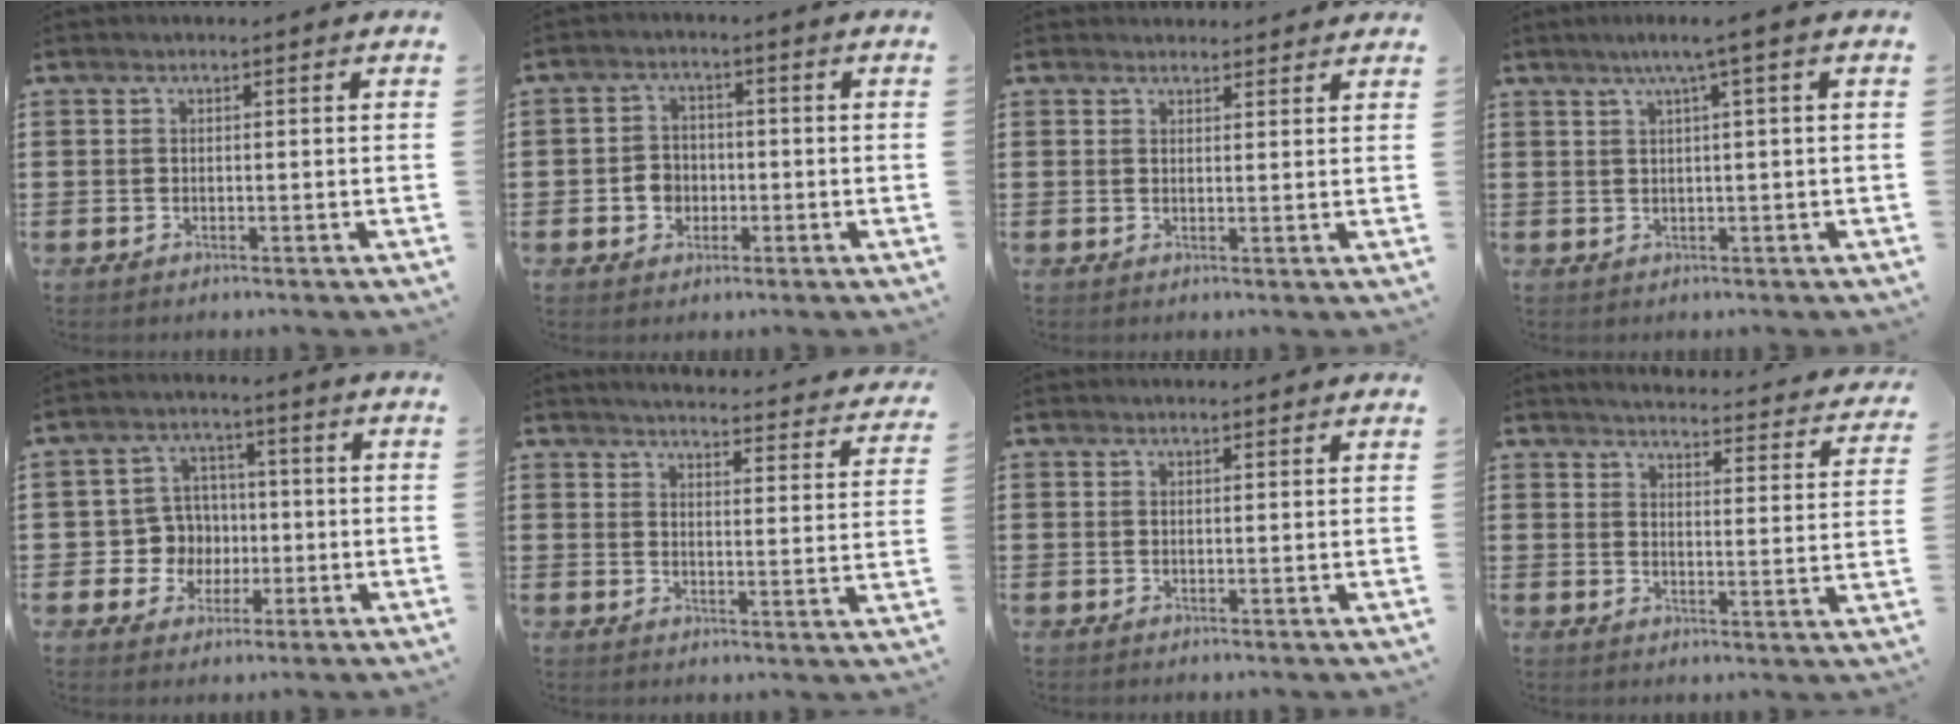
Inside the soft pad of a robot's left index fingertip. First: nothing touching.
{"total": 3.4, "force": [-1.0, 3.0, 1.3], "torque": [-0.033, 0.005, -0.022]}
{"total": 2.0, "force": [2.0, 0.3, -0.1], "torque": [-0.003, -0.001, 0.039]}
{"total": 2.9, "force": [1.0, -0.5, 2.7], "torque": [-0.050, -0.003, 0.014]}
{"total": 6.5, "force": [-0.3, 6.4, 1.4], "torque": [-0.046, 0.015, -0.003]}
{"total": 3.5, "force": [3.4, -0.4, 0.7], "torque": [-0.024, -0.034, 0.051]}
{"total": 1.2, "force": [1.2, 0.1, 0.2], "torque": [-0.005, 0.001, 0.023]}
{"total": 3.2, "force": [3.2, -0.3, 0.7], "torque": [-0.025, -0.035, 0.045]}